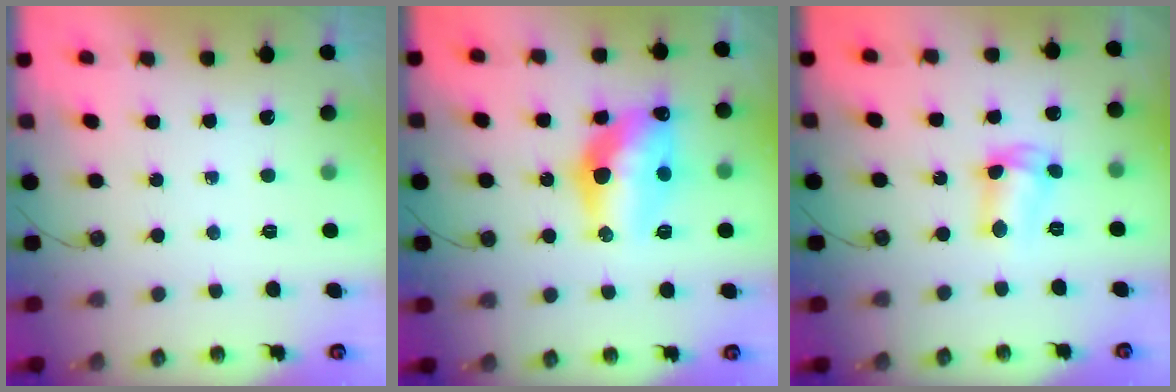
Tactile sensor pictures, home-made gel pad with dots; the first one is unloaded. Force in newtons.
{"total": 14.4, "press": 14.4, "slide": 1.3}
{"total": 6.4, "press": 6.4, "slide": 0.3}